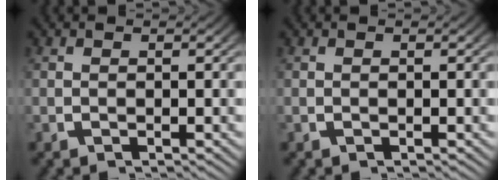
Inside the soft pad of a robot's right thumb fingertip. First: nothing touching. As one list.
[{"total": 0.0}]